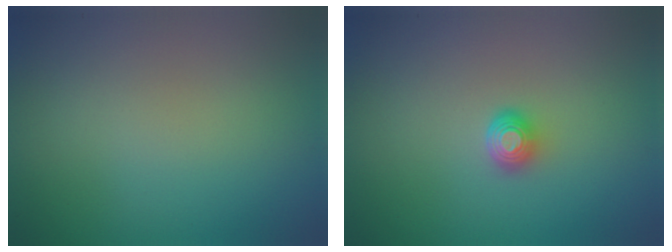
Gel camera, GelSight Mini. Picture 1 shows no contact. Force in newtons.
{"total": 1.6, "press": 1.2, "slide": 1.0}